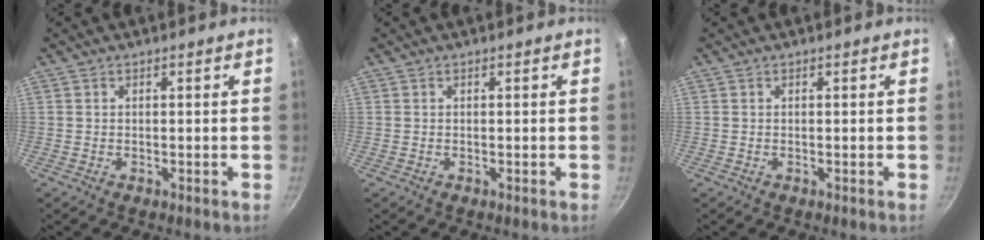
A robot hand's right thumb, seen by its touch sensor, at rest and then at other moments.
{"total": 0.0}
{"total": 0.0}